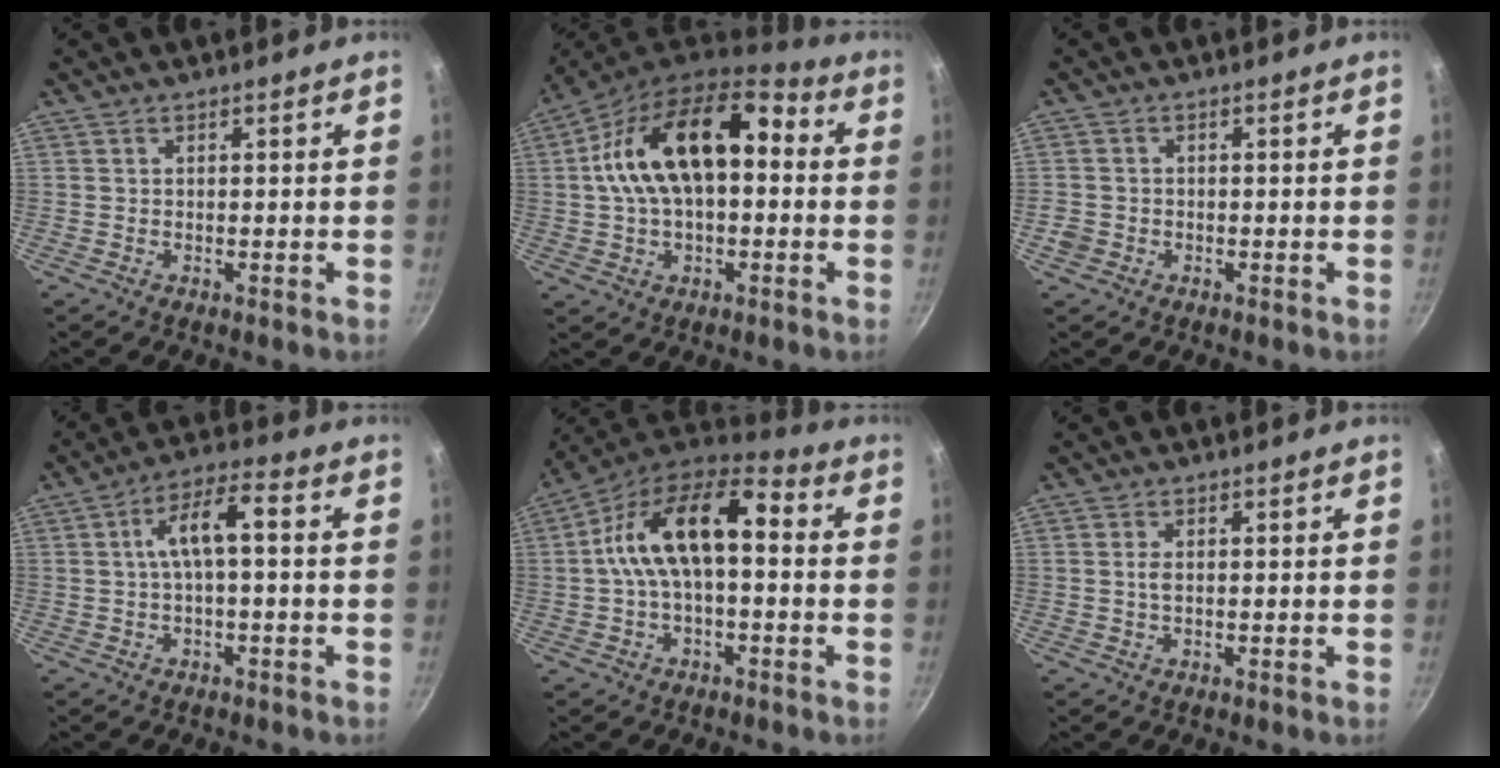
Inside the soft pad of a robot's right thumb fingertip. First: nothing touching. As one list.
[{"total": 18.2, "force": [1.8, 10.7, 14.6], "torque": [-0.228, 0.043, 0.014]}, {"total": 2.5, "force": [-0.9, 2.2, 0.8], "torque": [-0.012, 0.009, -0.015]}, {"total": 7.8, "force": [0.3, 2.8, 7.3], "torque": [-0.132, 0.035, 0.001]}, {"total": 15.5, "force": [0.8, 7.9, 13.4], "torque": [-0.223, 0.046, -0.002]}, {"total": 1.3, "force": [0.2, 0.7, 1.1], "torque": [-0.022, -0.001, 0.002]}]